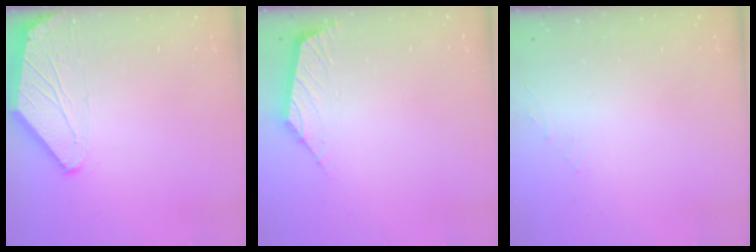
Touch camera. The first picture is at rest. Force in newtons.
{"total": 2.9, "press": 2.9, "slide": 0.7}
{"total": 0.6, "press": 0.5, "slide": 0.3}